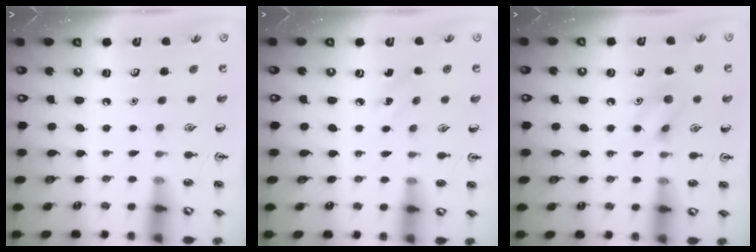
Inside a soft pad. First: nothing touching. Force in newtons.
{"total": 2.8, "press": 2.6, "slide": 1.0}
{"total": 7.5, "press": 7.4, "slide": 0.6}